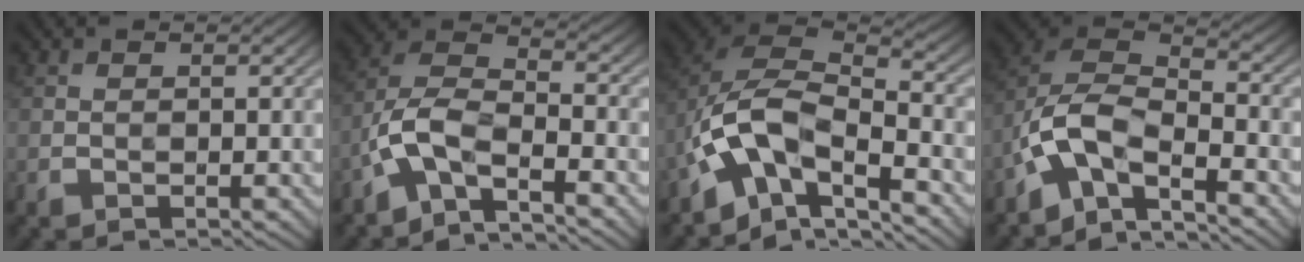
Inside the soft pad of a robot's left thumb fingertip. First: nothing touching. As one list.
[{"total": 8.1, "force": [-4.8, 3.1, 5.9], "torque": [-0.118, 0.009, -0.112]}, {"total": 11.9, "force": [-5.6, 5.8, 8.8], "torque": [-0.172, -0.004, -0.124]}, {"total": 9.8, "force": [-5.7, 4.1, 6.8], "torque": [-0.134, 0.004, -0.128]}]